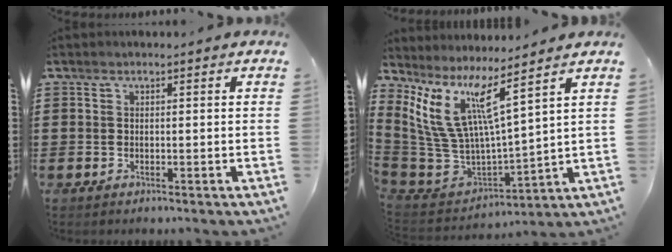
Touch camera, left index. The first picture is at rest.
{"total": 9.6, "force": [5.6, 2.3, 7.4], "torque": [-0.202, -0.073, 0.087]}